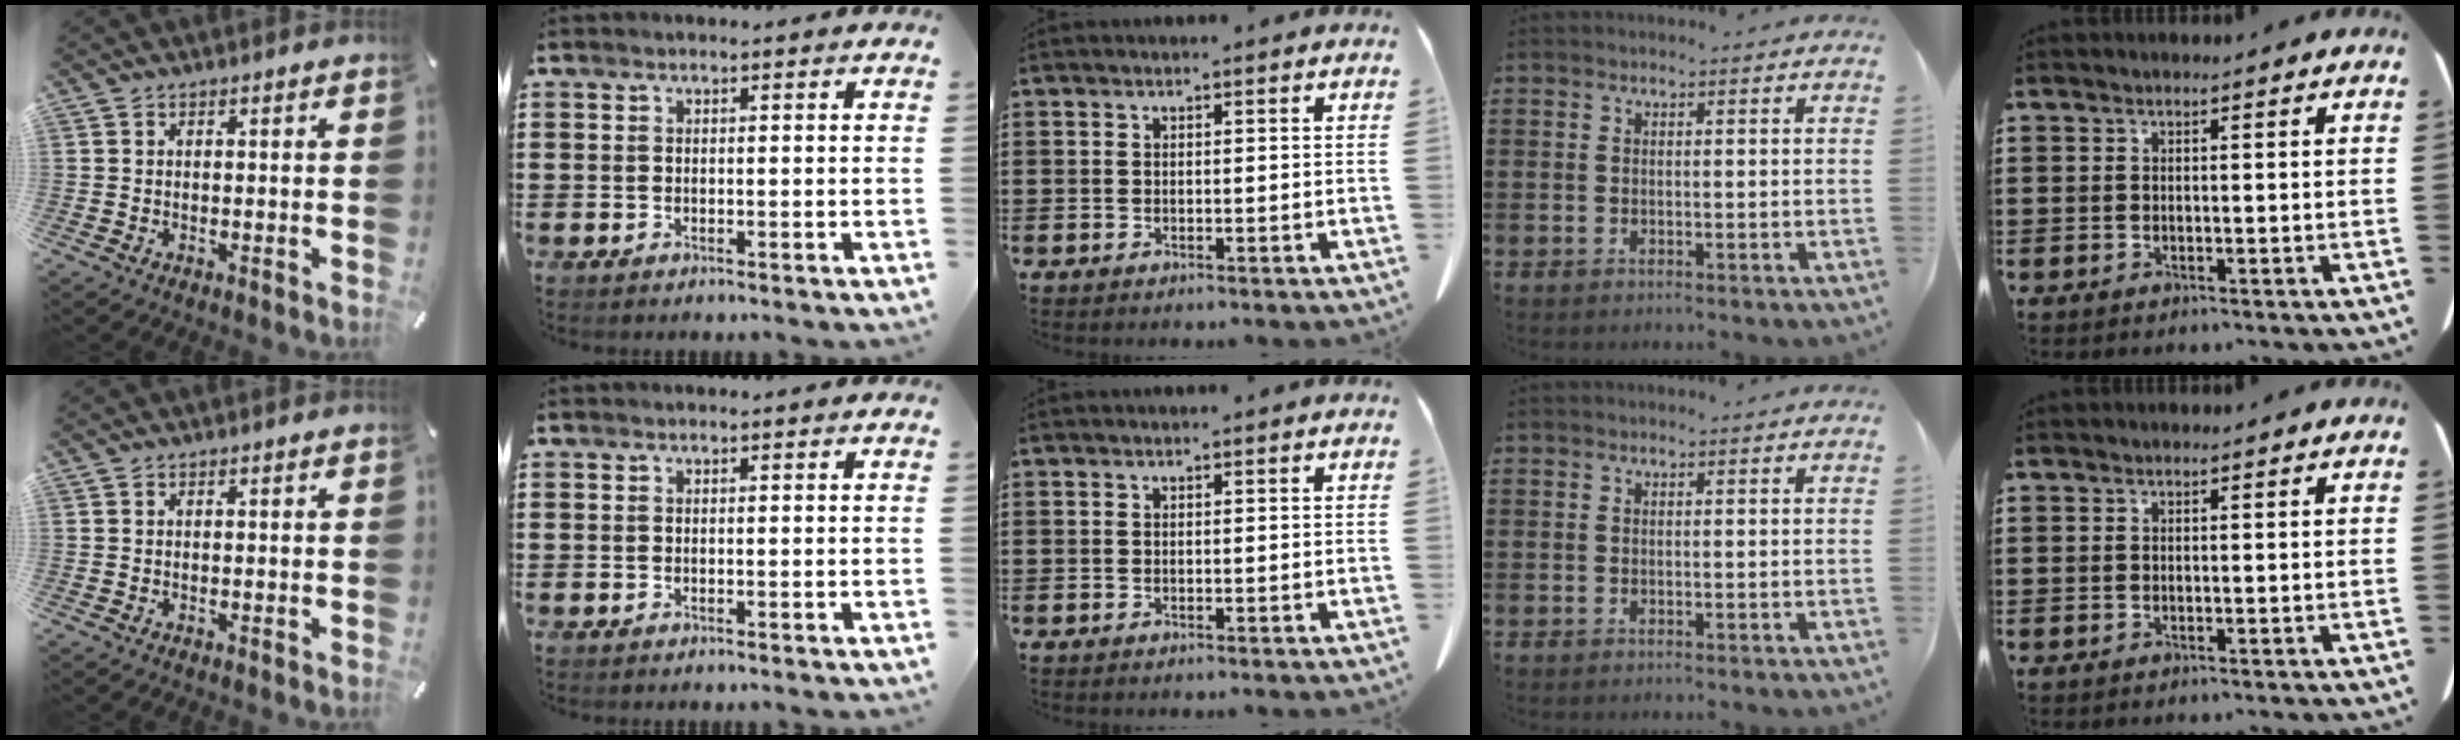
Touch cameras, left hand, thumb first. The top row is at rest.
{}